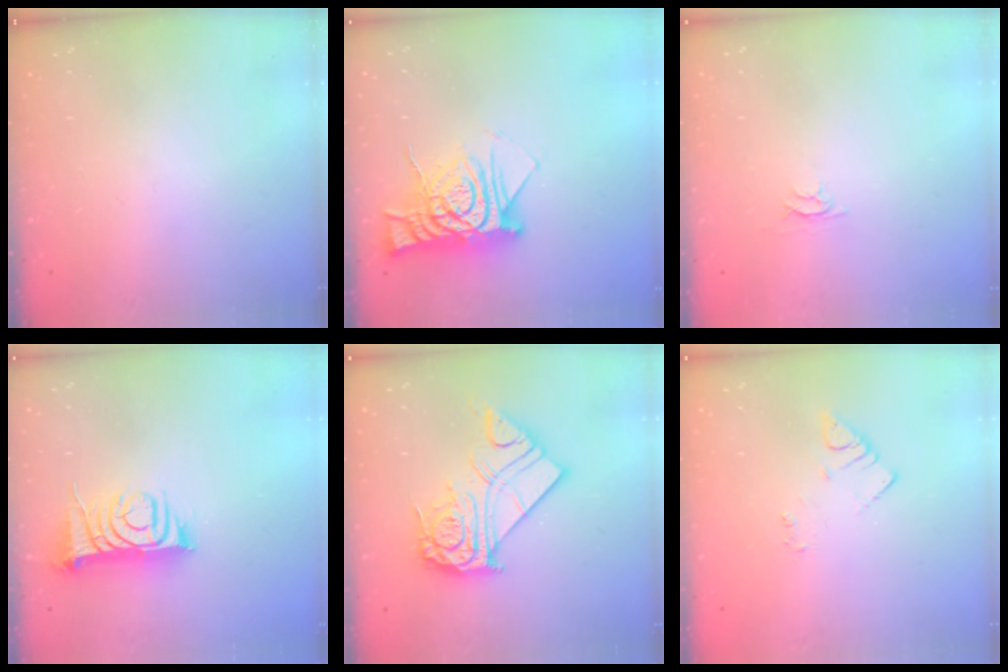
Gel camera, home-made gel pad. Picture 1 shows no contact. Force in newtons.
{"total": 12.5, "press": 12.5, "slide": 1.1}
{"total": 2.4, "press": 2.4, "slide": 0.3}
{"total": 9.7, "press": 9.6, "slide": 1.2}
{"total": 17.4, "press": 17.3, "slide": 1.7}
{"total": 2.9, "press": 2.9, "slide": 0.3}